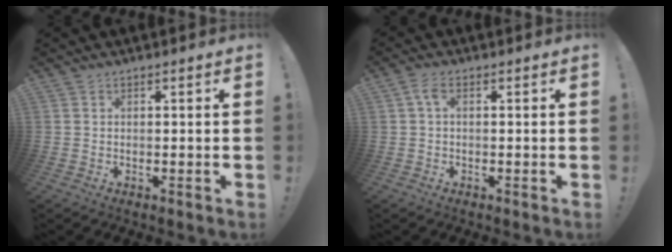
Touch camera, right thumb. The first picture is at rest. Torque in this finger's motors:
{"motor_torque": [-0.04, 0.04, 0.00, 0.00, 0.00]}